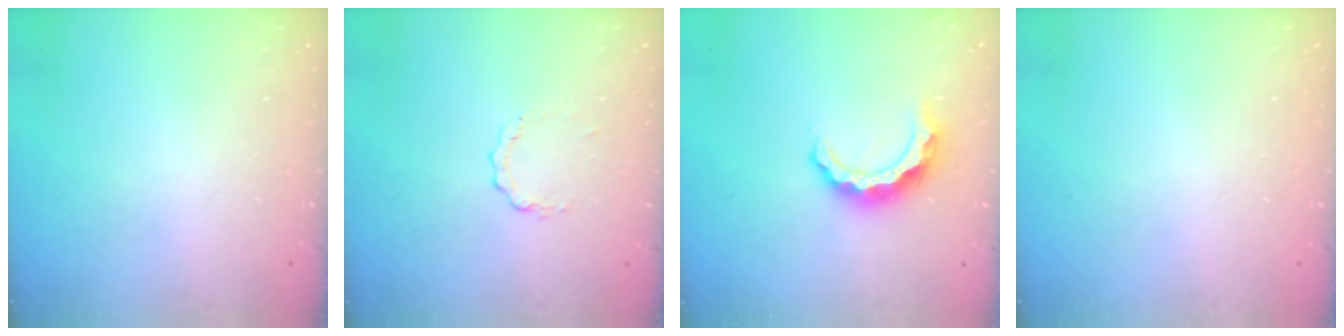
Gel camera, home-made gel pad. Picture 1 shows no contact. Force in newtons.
{"total": 3.3, "press": 3.3, "slide": 0.3}
{"total": 8.4, "press": 8.3, "slide": 0.8}
{"total": 1.6, "press": 1.6, "slide": 0.1}